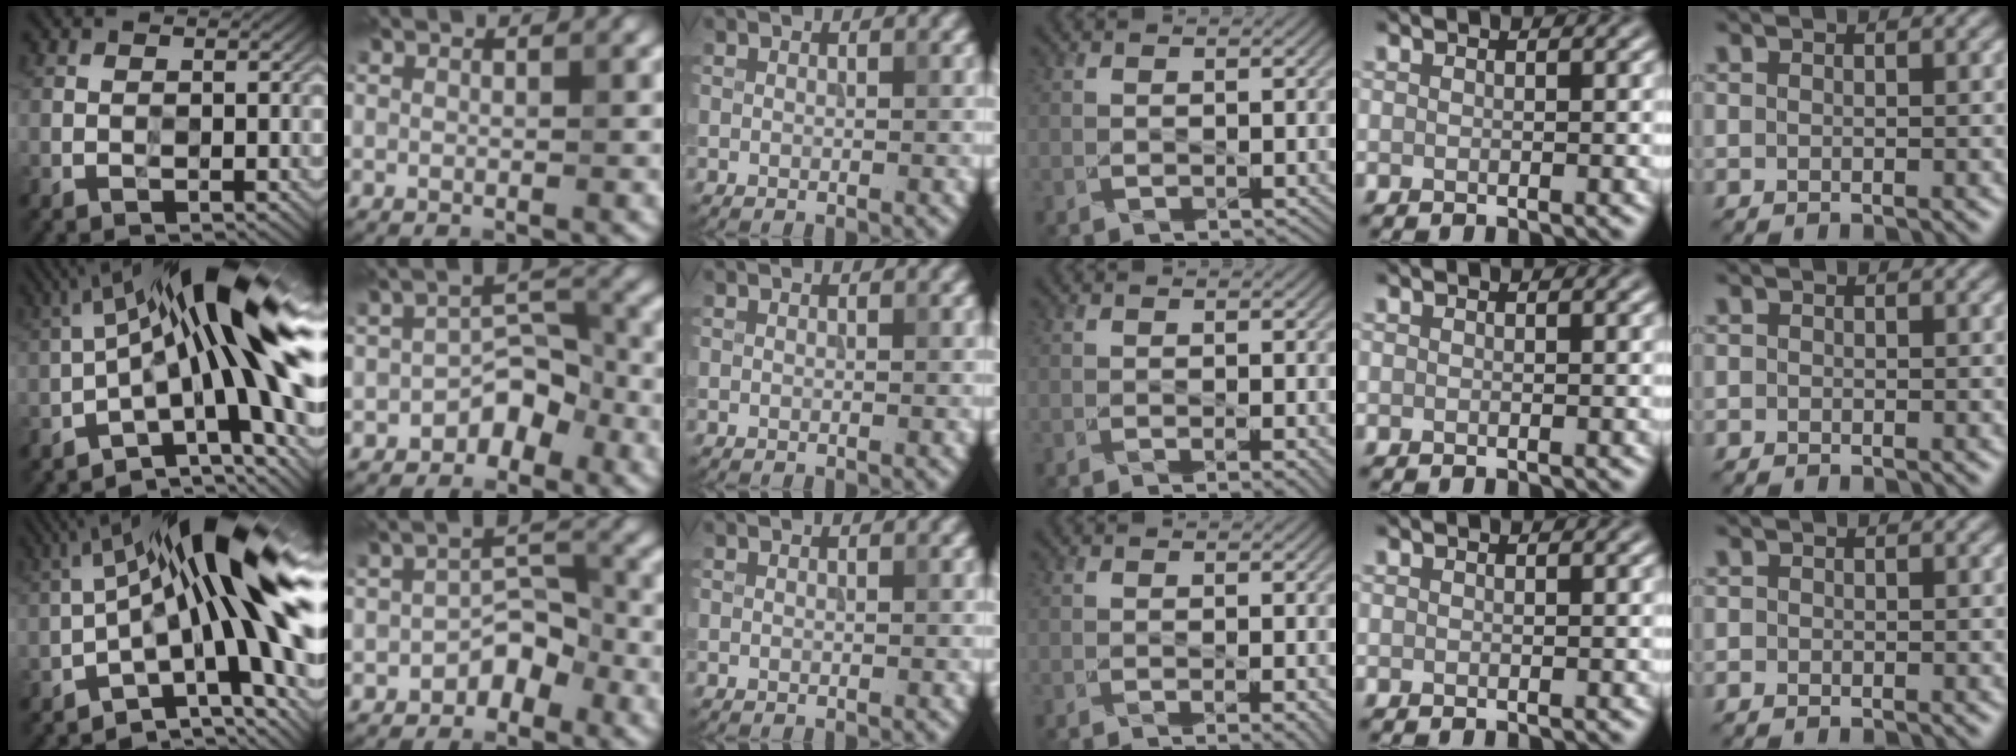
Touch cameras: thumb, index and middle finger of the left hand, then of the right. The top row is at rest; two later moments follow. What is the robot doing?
{"motion": "wipe", "object": "glasses"}